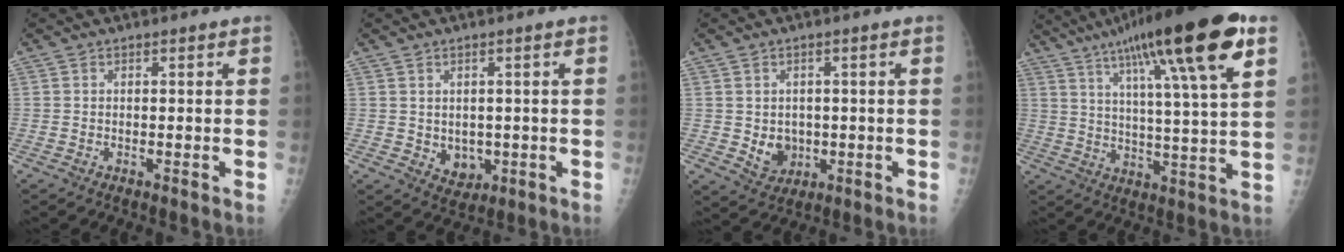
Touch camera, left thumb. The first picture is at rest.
{"total": 4.2, "force": [-0.2, 3.5, 2.4], "torque": [-0.017, -0.006, 0.011]}
{"total": 5.0, "force": [-0.4, 4.3, 2.5], "torque": [-0.017, -0.002, 0.008]}
{"total": 22.8, "force": [12.1, 2.9, 19.1], "torque": [-0.301, -0.020, 0.186]}